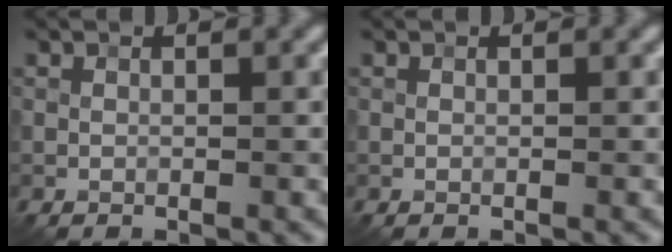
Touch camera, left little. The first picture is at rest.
{"total": 0.0}